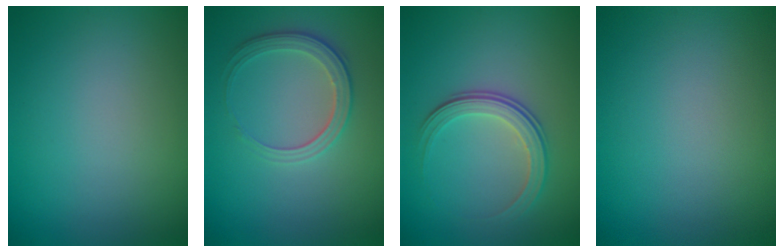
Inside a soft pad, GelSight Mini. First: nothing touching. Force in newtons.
{"total": 2.8, "press": 2.7, "slide": 0.8}
{"total": 3.0, "press": 2.6, "slide": 1.5}
{"total": 0.0}